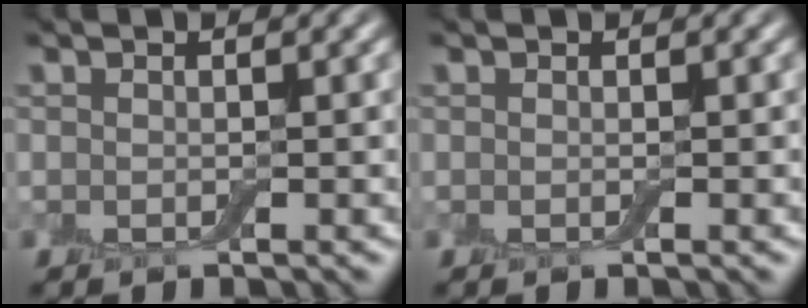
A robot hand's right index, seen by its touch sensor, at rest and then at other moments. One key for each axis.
{"total": 0.0}